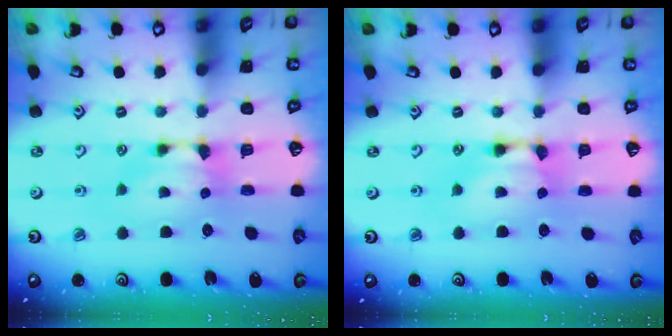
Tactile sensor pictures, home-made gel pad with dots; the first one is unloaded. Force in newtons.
{"total": 2.0, "press": 2.0, "slide": 0.1}